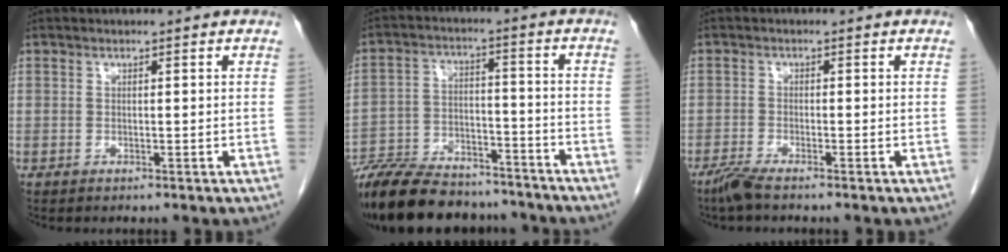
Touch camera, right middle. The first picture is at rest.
{"total": 21.1, "force": [-18.2, 6.4, 8.5], "torque": [-0.191, -0.014, -0.287]}
{"total": 2.7, "force": [-2.2, 0.0, 1.6], "torque": [-0.042, -0.007, -0.048]}